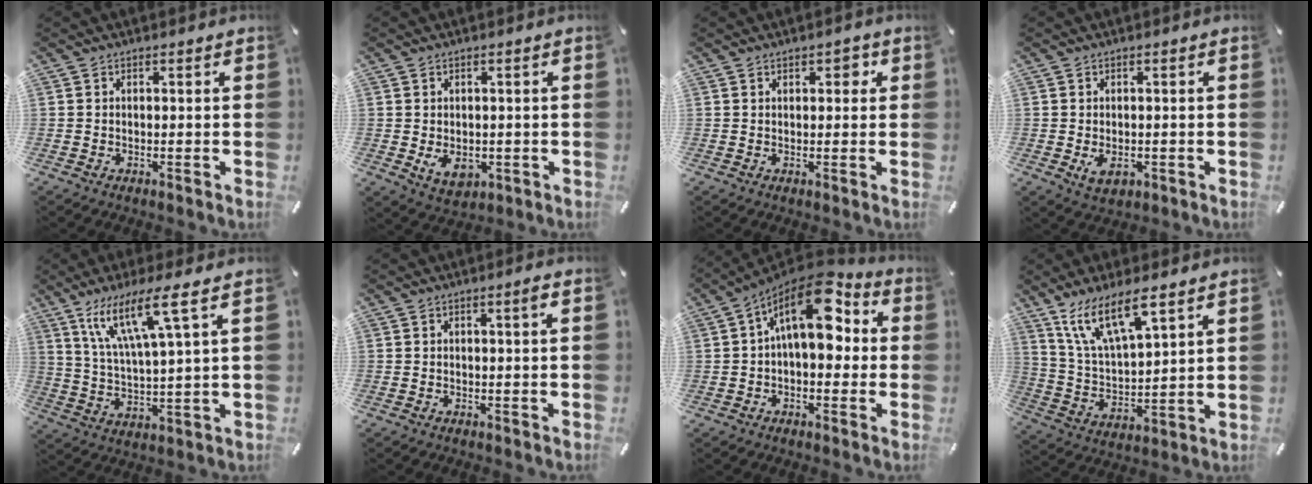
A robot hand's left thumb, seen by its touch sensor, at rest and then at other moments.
{"total": 4.9, "force": [-0.5, 3.9, 2.9], "torque": [-0.054, -0.008, -0.009]}
{"total": 1.8, "force": [0.8, 1.2, 1.1], "torque": [-0.010, -0.001, 0.009]}
{"total": 3.2, "force": [-0.8, 2.3, 2.1], "torque": [-0.042, -0.005, -0.015]}
{"total": 13.8, "force": [7.9, 1.9, 11.2], "torque": [-0.247, -0.018, 0.131]}
{"total": 1.6, "force": [-0.1, 0.0, 1.6], "torque": [-0.031, -0.001, -0.002]}
{"total": 15.0, "force": [5.2, 7.6, 11.8], "torque": [-0.198, -0.030, 0.088]}
{"total": 13.2, "force": [9.0, 4.4, 8.6], "torque": [-0.195, -0.034, 0.161]}